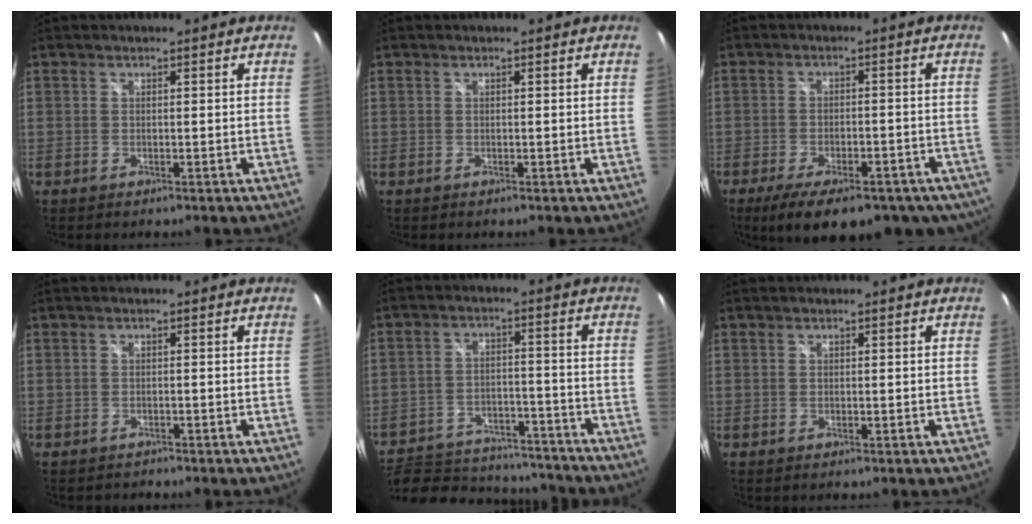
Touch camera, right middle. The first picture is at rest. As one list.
[{"total": 0.0}, {"total": 18.7, "force": [-12.9, 7.6, 11.2], "torque": [-0.196, -0.036, -0.168]}, {"total": 1.4, "force": [-1.3, 0.4, 0.0], "torque": [-0.004, -0.004, -0.020]}, {"total": 20.4, "force": [-16.6, 8.9, 7.9], "torque": [-0.179, 0.003, -0.220]}, {"total": 0.0}]